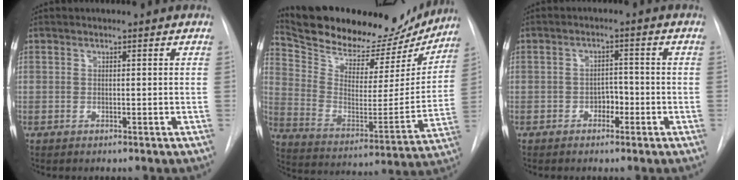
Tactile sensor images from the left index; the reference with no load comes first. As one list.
[{"total": 25.4, "force": [22.7, 7.7, 8.3], "torque": [-0.144, -0.030, 0.324]}, {"total": 2.7, "force": [-1.7, 1.6, 1.5], "torque": [-0.015, 0.003, -0.028]}]